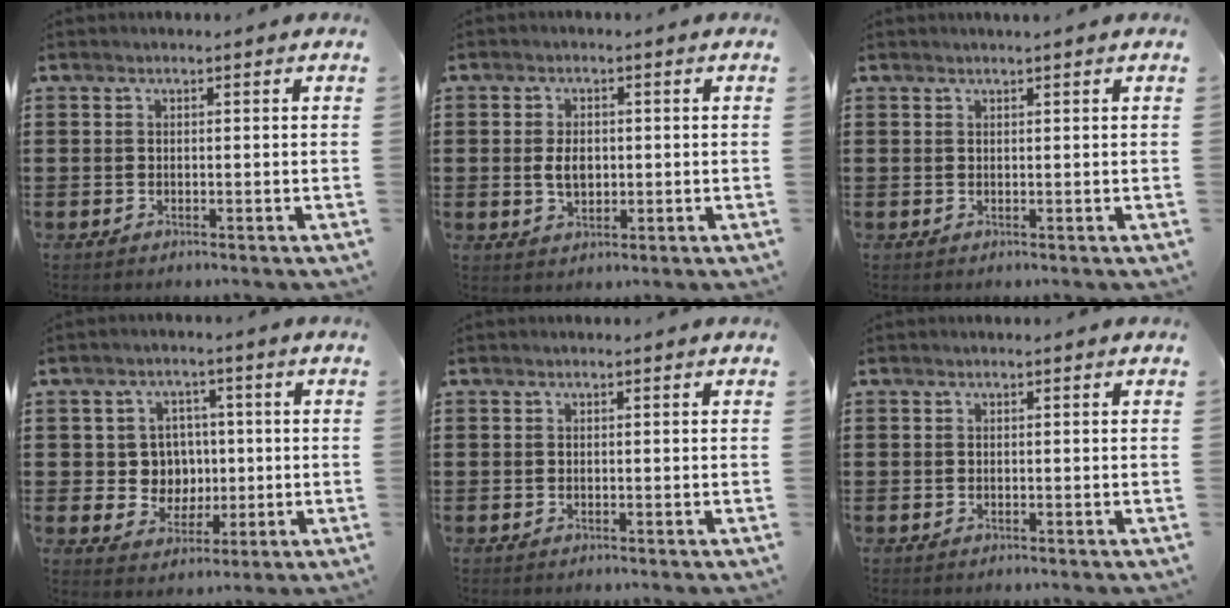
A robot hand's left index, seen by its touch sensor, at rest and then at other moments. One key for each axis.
{"total": 3.7, "fx": 0.2, "fy": 2.3, "fz": 2.9, "tx": -0.059, "ty": 0.000, "tz": -0.001}
{"total": 0.8, "fx": 0.7, "fy": -0.1, "fz": 0.3, "tx": -0.006, "ty": -0.003, "tz": 0.014}
{"total": 5.7, "fx": 0.7, "fy": 5.4, "fz": 1.8, "tx": -0.054, "ty": 0.012, "tz": 0.011}
{"total": 0.0}
{"total": 0.0}